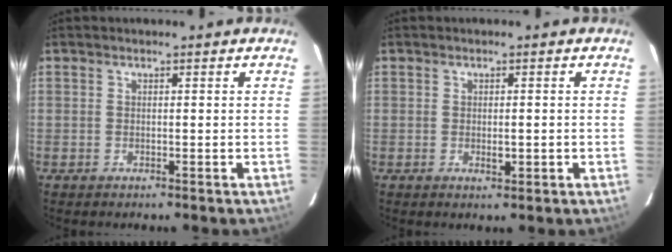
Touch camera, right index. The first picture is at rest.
{"total": 2.1, "force": [-0.4, 1.0, 1.8], "torque": [-0.034, -0.002, -0.002]}